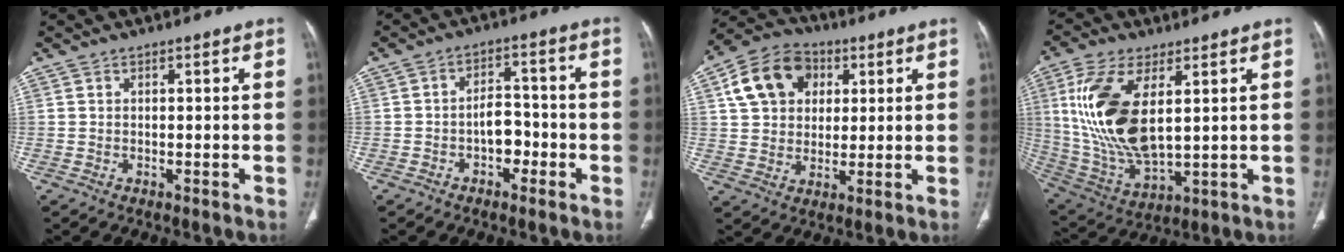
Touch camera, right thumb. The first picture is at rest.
{"total": 5.5, "force": [-2.1, 3.8, 3.4], "torque": [-0.030, 0.029, -0.039]}
{"total": 13.4, "force": [4.2, 10.4, 7.3], "torque": [-0.110, 0.004, 0.067]}
{"total": 18.0, "force": [3.9, 8.4, 15.4], "torque": [-0.321, -0.021, 0.089]}